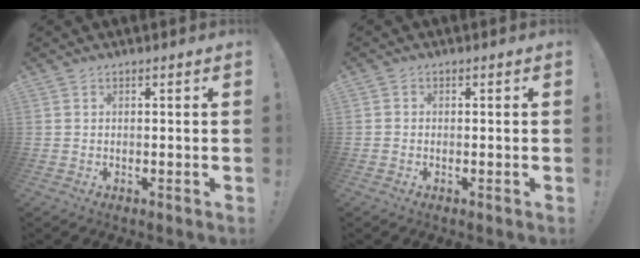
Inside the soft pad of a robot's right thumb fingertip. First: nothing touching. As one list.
[{"total": 0.6, "force": [-0.4, 0.4, 0.2], "torque": [-0.002, 0.001, -0.007]}]